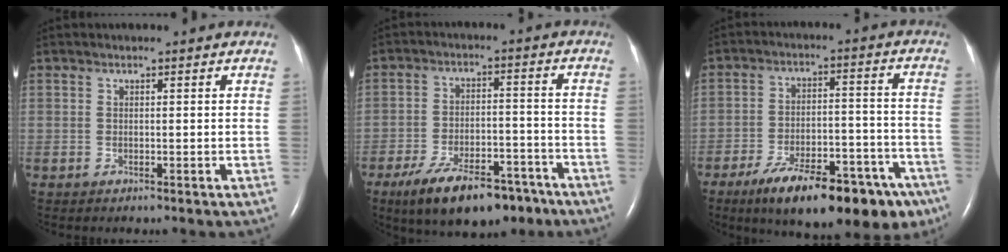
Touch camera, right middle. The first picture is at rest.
{"total": 13.9, "force": [-9.7, 5.5, 8.3], "torque": [-0.135, -0.001, -0.153]}
{"total": 19.9, "force": [-13.5, 6.6, 13.1], "torque": [-0.142, 0.023, -0.203]}